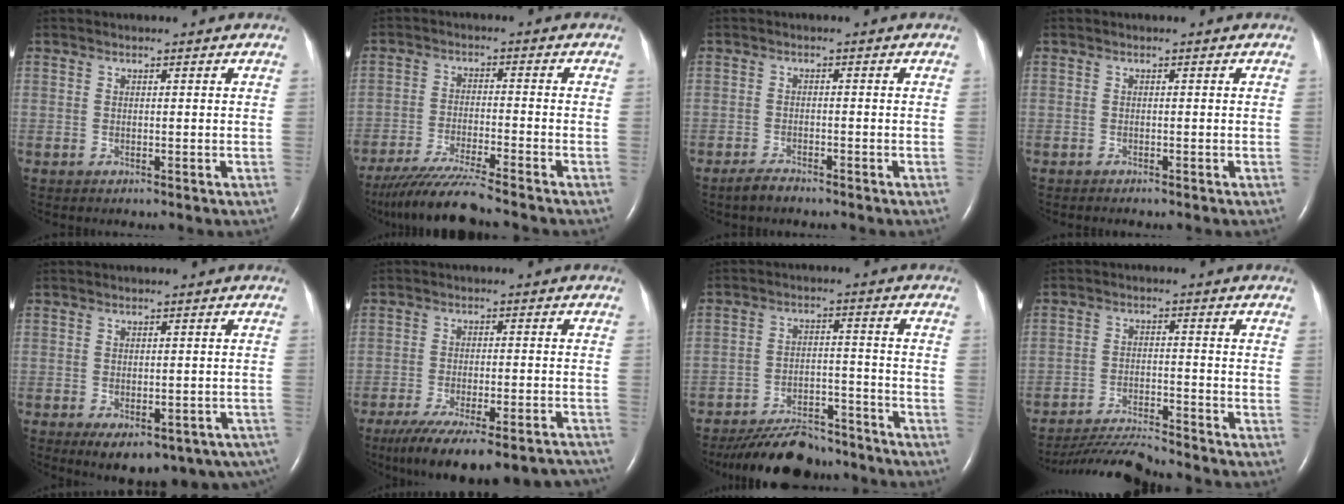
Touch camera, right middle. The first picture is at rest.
{"total": 8.8, "force": [-7.7, -1.1, 4.2], "torque": [-0.072, -0.031, -0.139]}
{"total": 2.1, "force": [-1.8, 0.4, 0.8], "torque": [-0.025, -0.004, -0.033]}
{"total": 0.9, "force": [-0.9, 0.1, 0.3], "torque": [-0.010, -0.003, -0.011]}
{"total": 14.1, "force": [-9.5, 6.8, 7.9], "torque": [-0.081, -0.003, -0.106]}
{"total": 21.3, "force": [-17.9, 4.6, 10.7], "torque": [-0.138, -0.018, -0.240]}
{"total": 12.7, "force": [-11.4, 3.5, 4.1], "torque": [-0.065, 0.005, -0.174]}
{"total": 8.9, "force": [-8.7, -0.9, 1.4], "torque": [-0.025, -0.012, -0.158]}